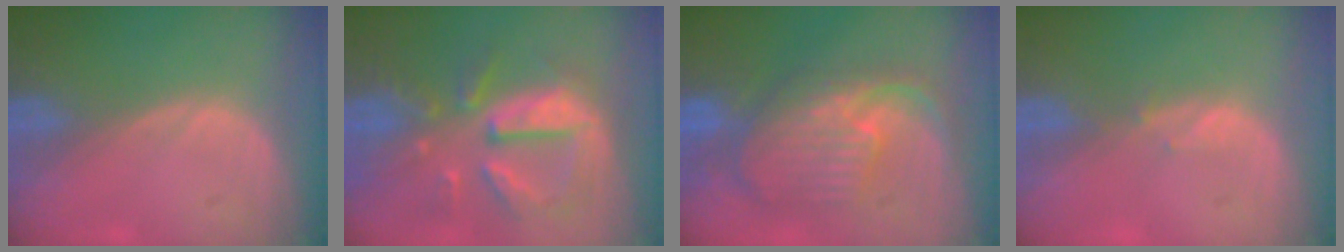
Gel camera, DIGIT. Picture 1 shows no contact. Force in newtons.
{"total": 10.8, "press": 9.5, "slide": 5.2}
{"total": 10.5, "press": 9.4, "slide": 4.8}
{"total": 0.8, "press": 0.8, "slide": 0.3}